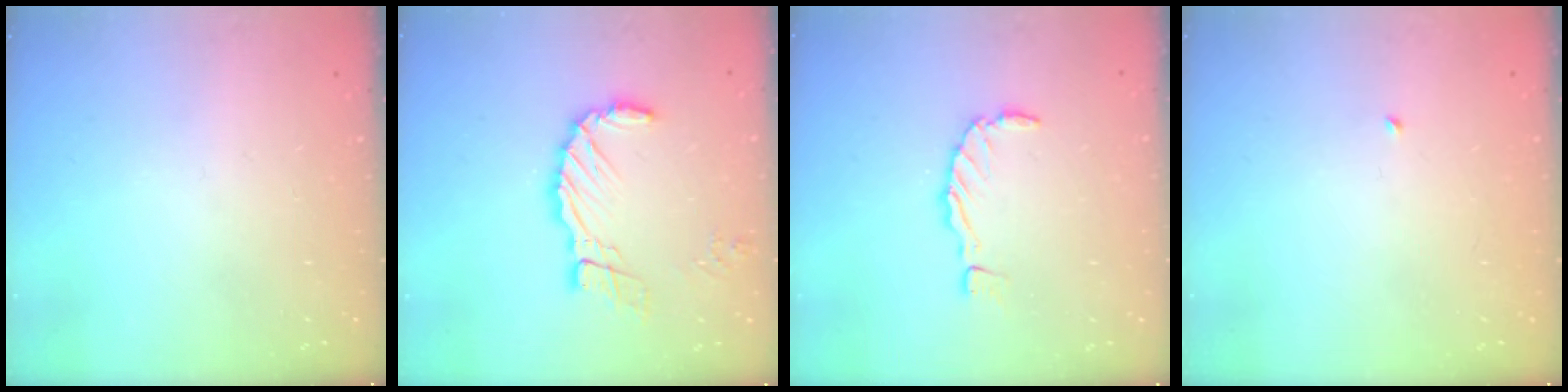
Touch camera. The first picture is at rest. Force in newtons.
{"total": 9.9, "press": 9.8, "slide": 1.0}
{"total": 1.2, "press": 1.2, "slide": 0.2}
{"total": 2.7, "press": 2.7, "slide": 0.2}